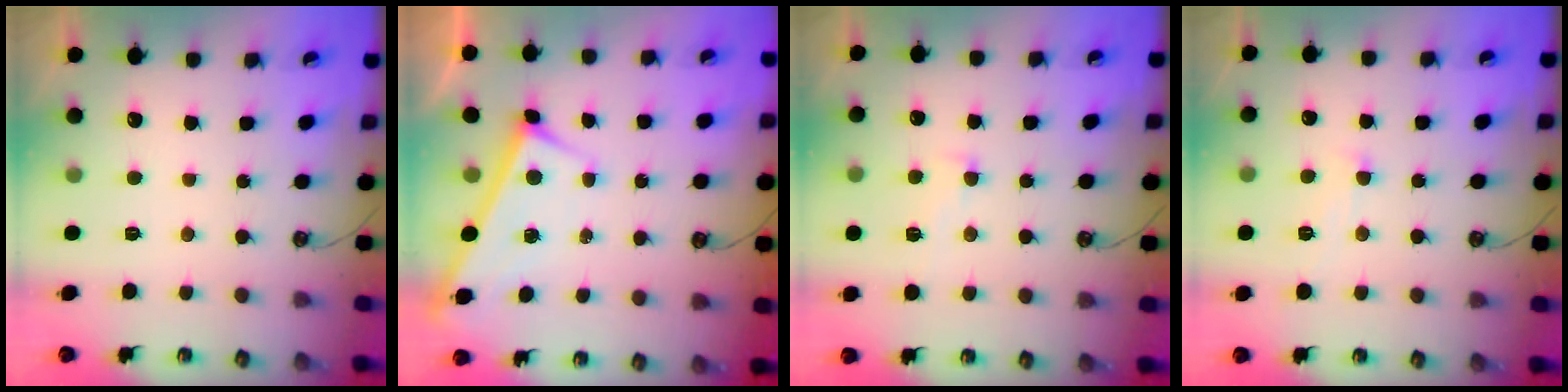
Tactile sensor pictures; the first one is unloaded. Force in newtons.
{"total": 3.2, "press": 3.2, "slide": 0.3}
{"total": 1.8, "press": 1.8, "slide": 0.5}
{"total": 1.8, "press": 1.7, "slide": 0.6}